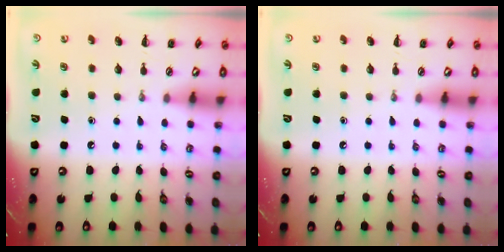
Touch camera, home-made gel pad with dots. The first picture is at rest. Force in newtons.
{"total": 0.0}